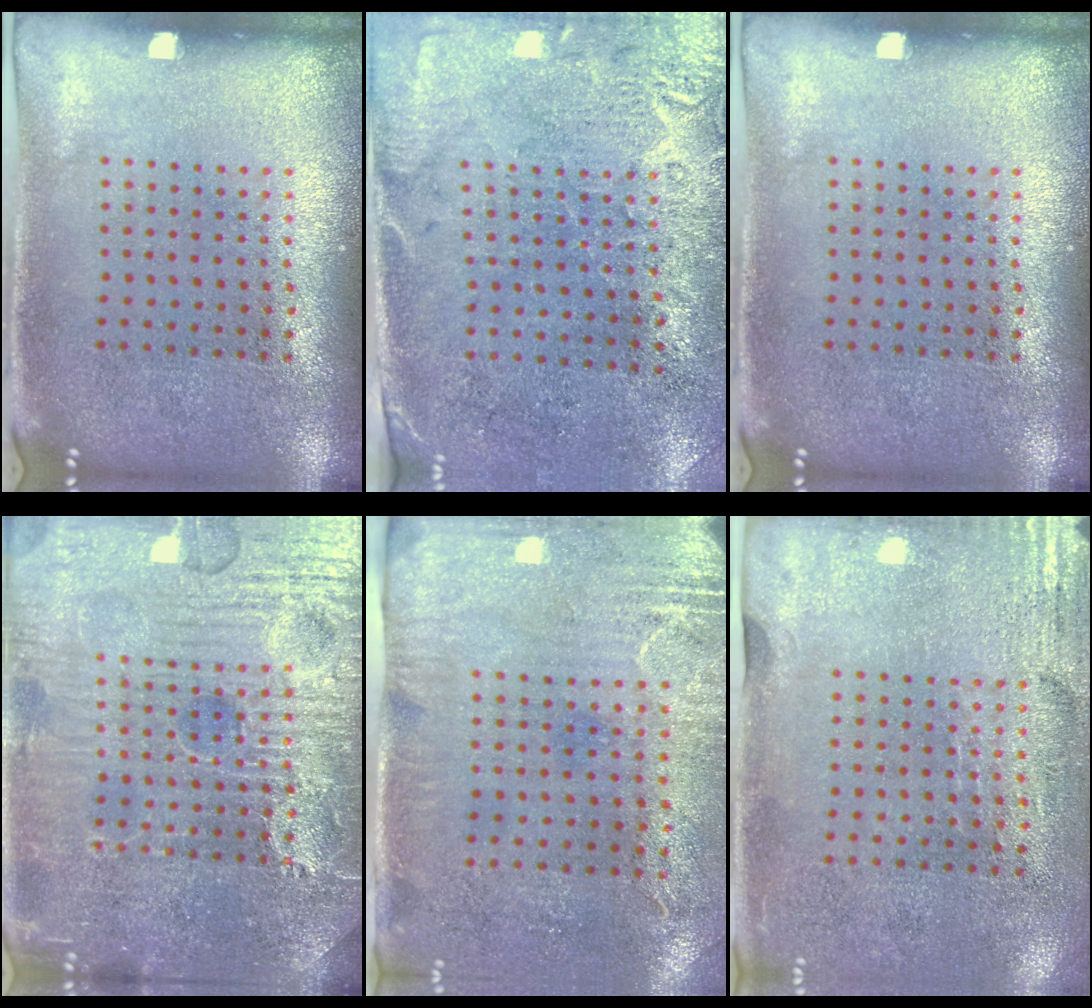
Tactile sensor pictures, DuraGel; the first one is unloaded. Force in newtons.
{"total": 2.7, "press": 2.4, "slide": 1.4}
{"total": 0.0}
{"total": 5.2, "press": 5.1, "slide": 0.6}
{"total": 2.9, "press": 2.4, "slide": 1.7}
{"total": 2.9, "press": 2.5, "slide": 1.5}